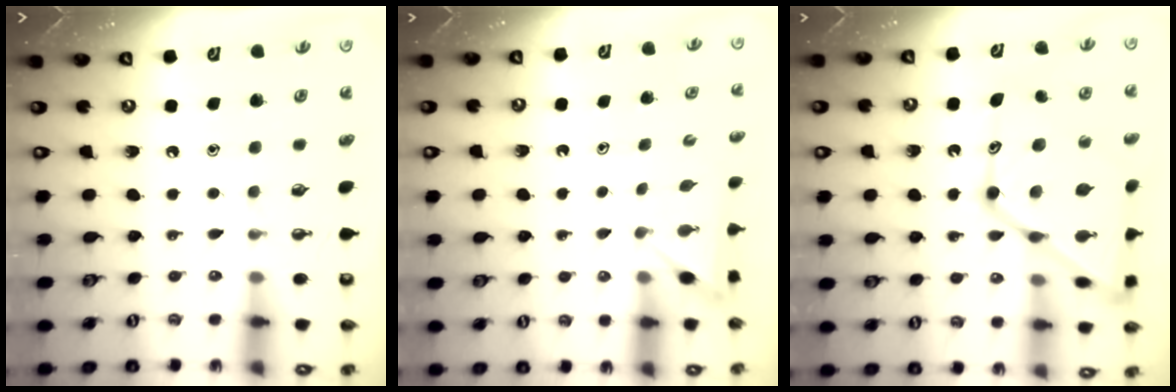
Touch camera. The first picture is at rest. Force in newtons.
{"total": 2.5, "press": 2.5, "slide": 0.2}
{"total": 23.3, "press": 23.2, "slide": 2.1}